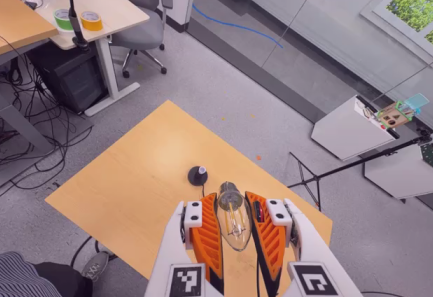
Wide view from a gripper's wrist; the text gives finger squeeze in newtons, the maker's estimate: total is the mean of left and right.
{"total": 22.9, "left": 24.8, "right": 21.0}